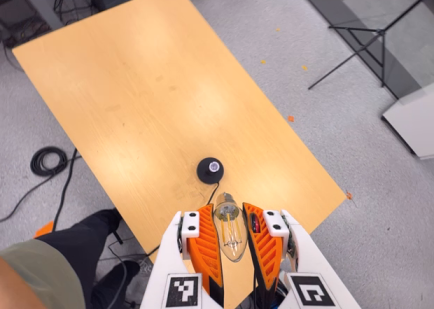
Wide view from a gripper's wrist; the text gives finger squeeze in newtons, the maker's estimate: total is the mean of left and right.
{"total": 21.0, "left": 23.1, "right": 19.0}